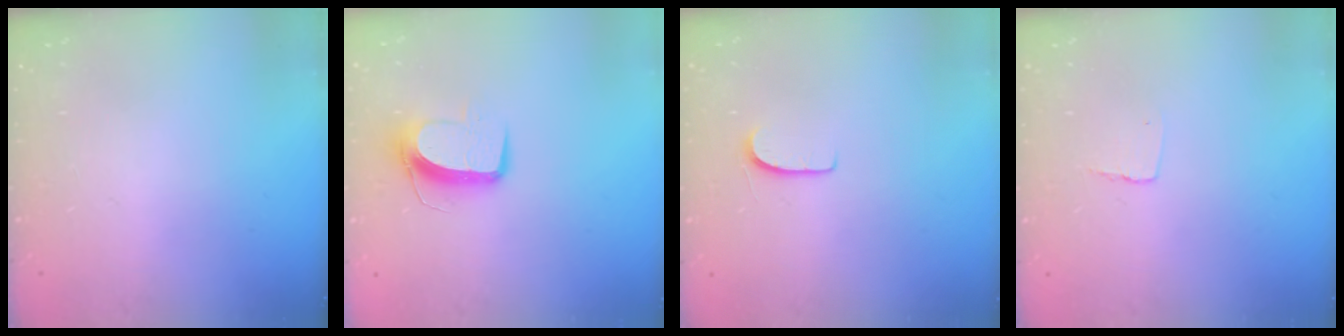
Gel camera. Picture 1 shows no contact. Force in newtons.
{"total": 10.5, "press": 10.5, "slide": 0.8}
{"total": 5.9, "press": 5.9, "slide": 0.4}
{"total": 4.1, "press": 4.1, "slide": 0.2}